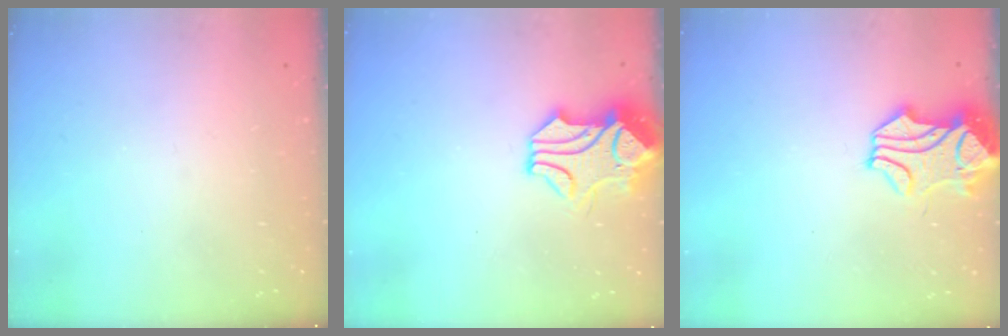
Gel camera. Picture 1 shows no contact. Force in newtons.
{"total": 1.8, "press": 1.4, "slide": 1.1}
{"total": 2.3, "press": 1.8, "slide": 1.4}